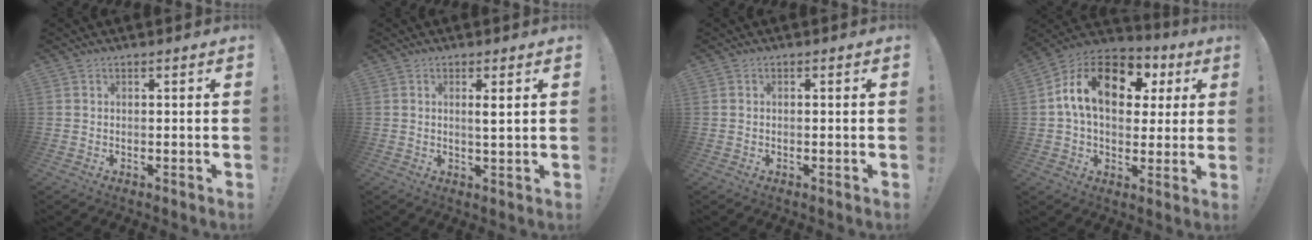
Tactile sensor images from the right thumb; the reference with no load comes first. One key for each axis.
{"total": 2.8, "fx": 1.2, "fy": 0.1, "fz": 2.5, "tx": -0.036, "ty": -0.009, "tz": 0.016}
{"total": 0.0}
{"total": 18.1, "fx": 5.2, "fy": 11.9, "fz": 12.6, "tx": -0.219, "ty": 0.003, "tz": 0.094}